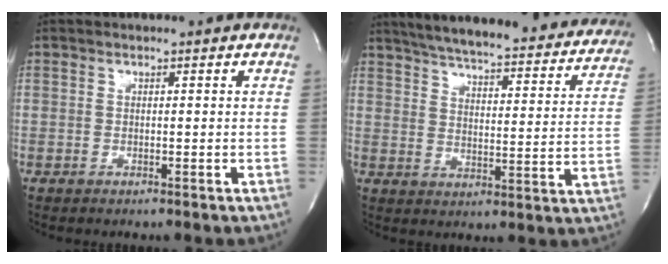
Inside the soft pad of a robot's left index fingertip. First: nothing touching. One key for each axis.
{"total": 32.0, "fx": 28.3, "fy": 6.1, "fz": 13.7, "tx": -0.216, "ty": -0.052, "tz": 0.341}